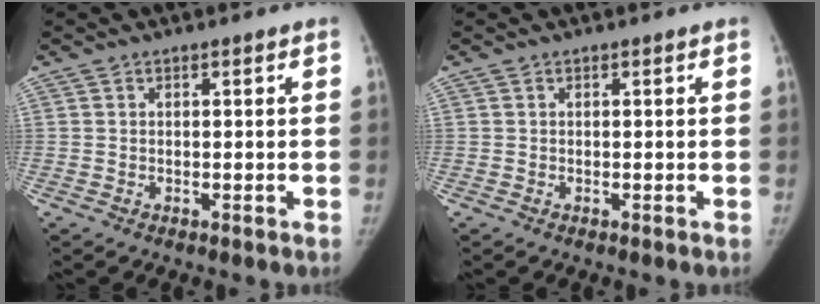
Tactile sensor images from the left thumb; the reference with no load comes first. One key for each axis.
{"total": 0.0}